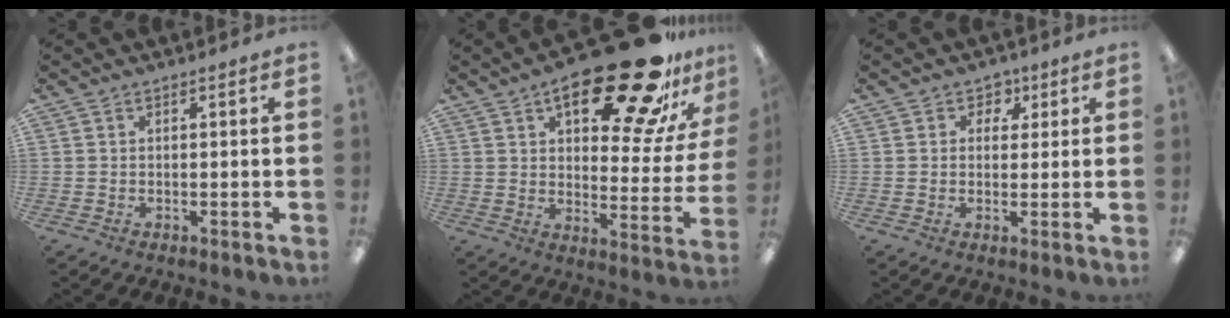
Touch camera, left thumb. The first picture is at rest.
{"total": 25.7, "force": [17.4, 9.4, 16.4], "torque": [-0.211, -0.111, 0.277]}
{"total": 3.9, "force": [1.7, 3.4, 1.0], "torque": [-0.007, -0.004, 0.026]}